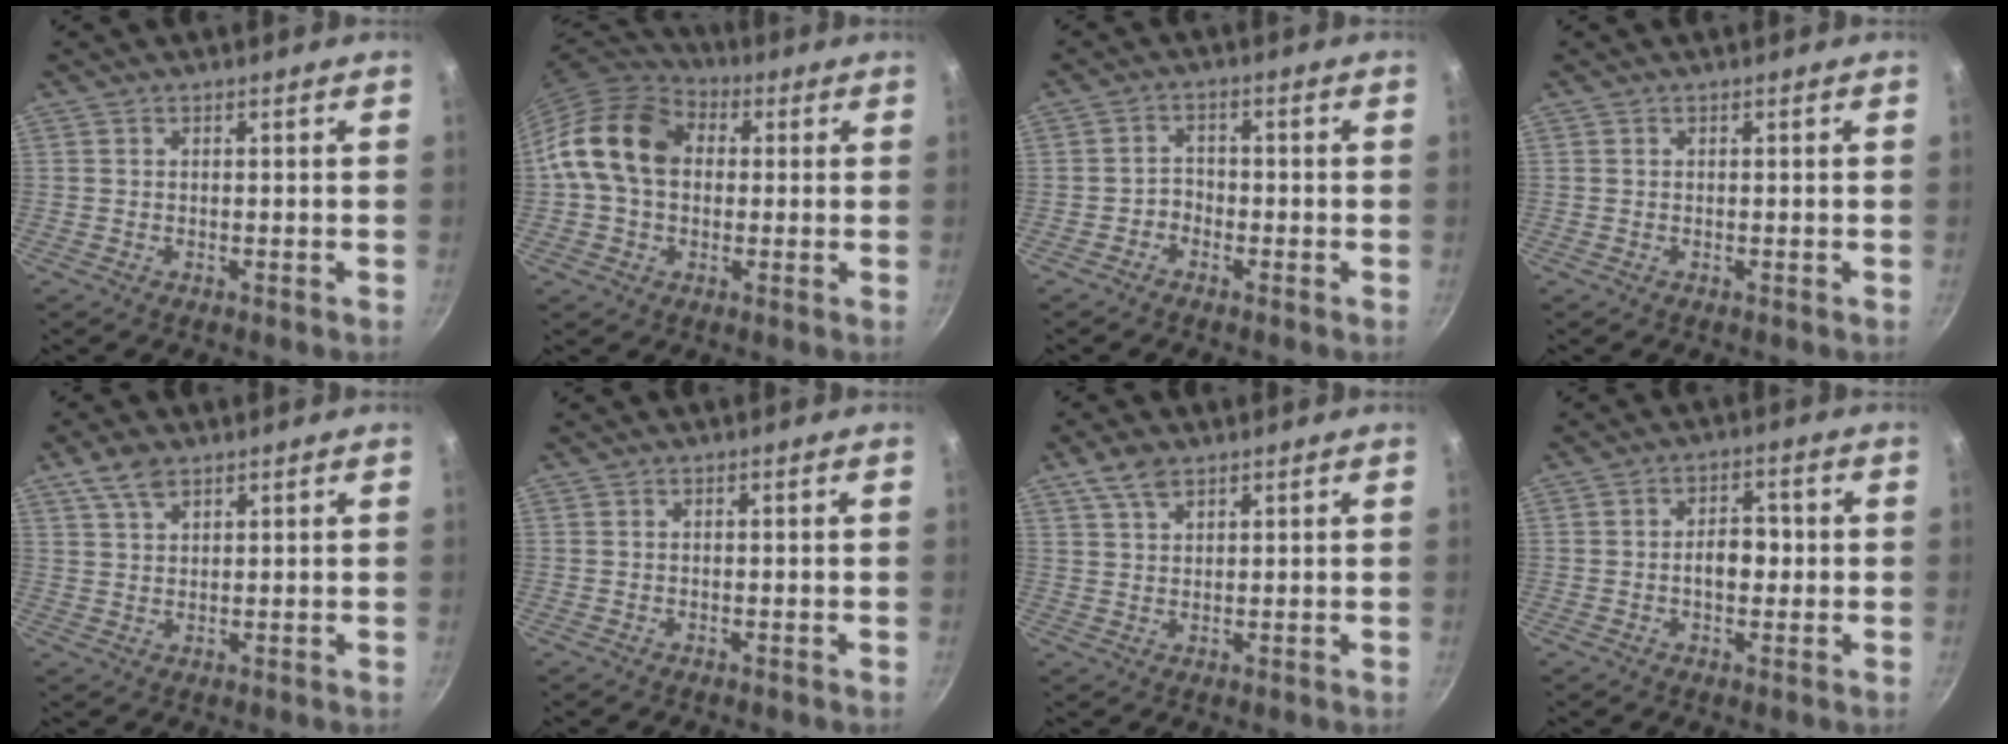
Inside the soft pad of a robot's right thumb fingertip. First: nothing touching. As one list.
[{"total": 15.0, "force": [1.4, 11.3, 9.8], "torque": [-0.152, 0.028, 0.008]}, {"total": 2.4, "force": [-1.4, 1.8, 0.8], "torque": [0.002, 0.019, -0.029]}, {"total": 0.0}, {"total": 5.0, "force": [3.3, 2.5, 2.9], "torque": [-0.048, -0.009, 0.063]}, {"total": 0.0}, {"total": 4.9, "force": [3.2, 2.4, 2.8], "torque": [-0.046, -0.008, 0.061]}, {"total": 5.5, "force": [-0.4, 3.6, 4.2], "torque": [-0.035, 0.014, -0.009]}]